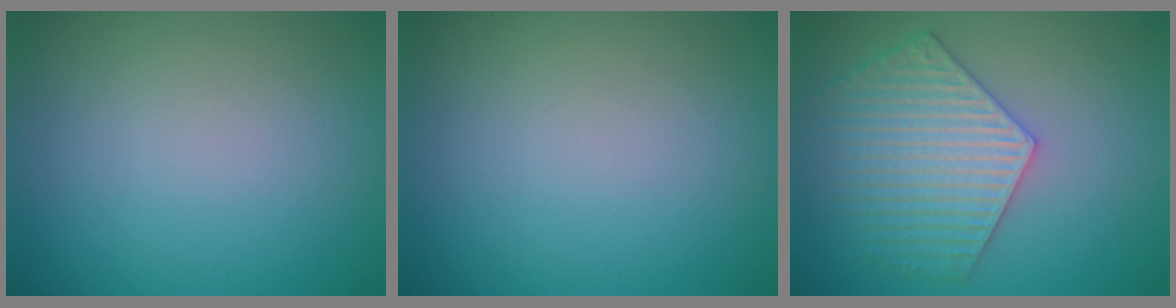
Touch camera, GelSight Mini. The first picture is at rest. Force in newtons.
{"total": 0.0}
{"total": 5.6, "press": 5.0, "slide": 2.6}